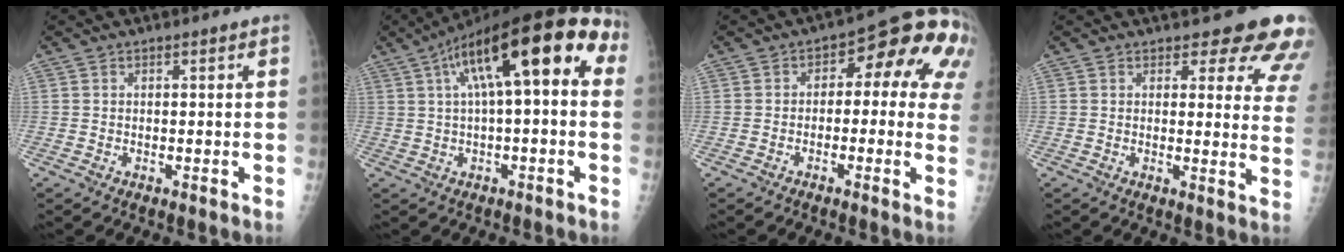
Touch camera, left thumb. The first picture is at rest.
{"total": 19.3, "force": [4.5, 6.7, 17.5], "torque": [-0.246, 0.050, 0.060]}
{"total": 13.7, "force": [2.4, 7.0, 11.5], "torque": [-0.093, 0.031, 0.014]}
{"total": 13.1, "force": [10.8, 4.7, 5.7], "torque": [-0.011, -0.064, 0.095]}